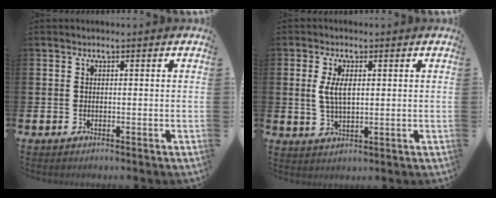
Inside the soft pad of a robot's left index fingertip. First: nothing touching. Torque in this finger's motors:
{"motor_torque": [0.38, 0.09, 0.16, 0.06]}